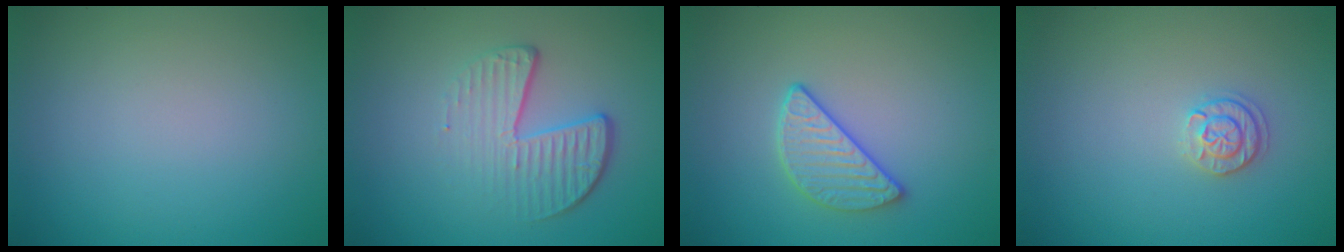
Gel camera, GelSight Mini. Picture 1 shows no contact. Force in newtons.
{"total": 4.3, "press": 2.9, "slide": 3.2}
{"total": 2.9, "press": 2.6, "slide": 1.3}
{"total": 1.8, "press": 1.7, "slide": 0.4}